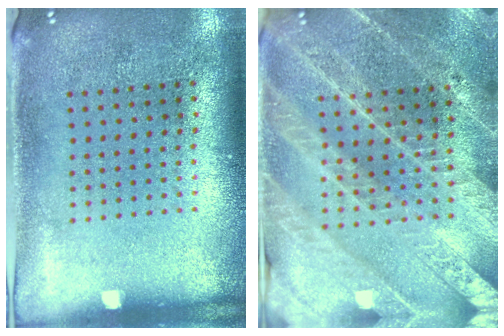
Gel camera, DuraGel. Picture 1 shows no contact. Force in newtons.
{"total": 3.8, "press": 3.5, "slide": 1.4}